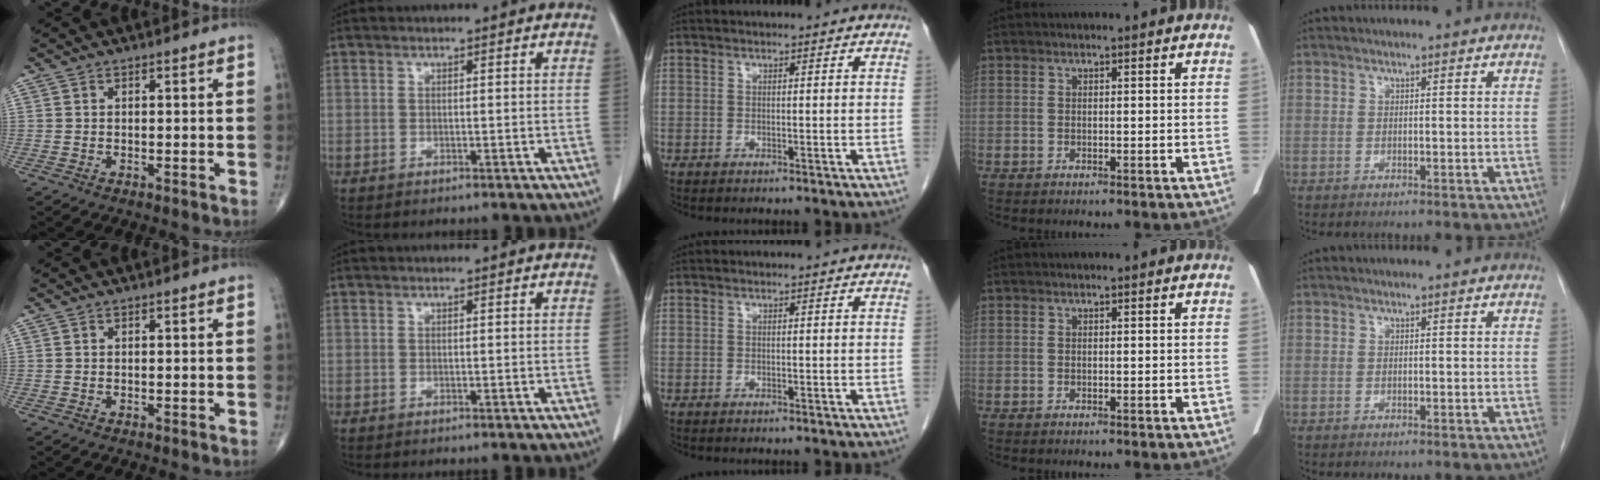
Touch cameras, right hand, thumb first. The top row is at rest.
{}